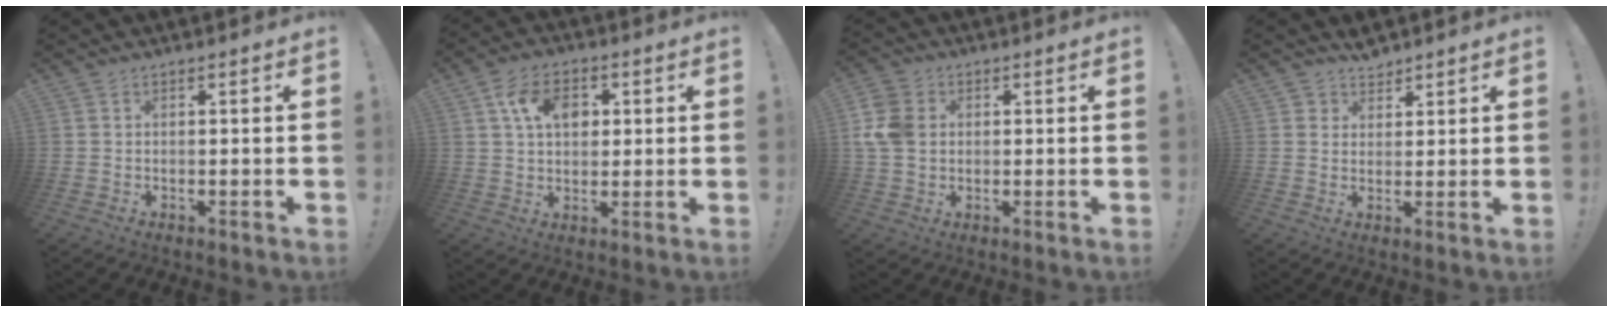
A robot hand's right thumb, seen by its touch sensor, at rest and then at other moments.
{"total": 10.4, "force": [3.4, 7.3, 6.6], "torque": [-0.101, 0.005, 0.063]}
{"total": 9.5, "force": [1.1, 7.7, 5.5], "torque": [-0.114, 0.004, 0.024]}
{"total": 4.2, "force": [3.5, 2.3, -0.1], "torque": [0.009, -0.020, 0.065]}